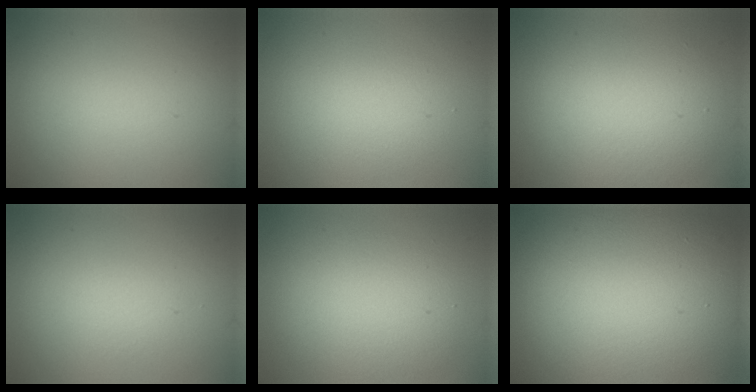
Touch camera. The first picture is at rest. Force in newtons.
{"total": 2.4, "press": 2.4, "slide": 0.1}
{"total": 6.1, "press": 6.1, "slide": 0.1}
{"total": 0.9, "press": 0.9, "slide": 0.0}
{"total": 4.2, "press": 4.2, "slide": 0.3}
{"total": 19.0, "press": 19.0, "slide": 0.6}